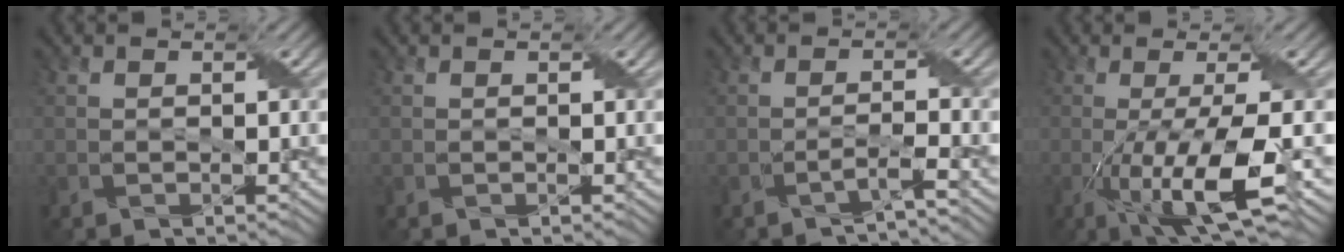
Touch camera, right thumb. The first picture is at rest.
{"total": 0.0}
{"total": 2.2, "force": [-1.6, 0.0, 1.4], "torque": [-0.027, 0.005, -0.042]}
{"total": 11.5, "force": [-3.7, 2.5, 10.6], "torque": [-0.173, -0.006, -0.060]}